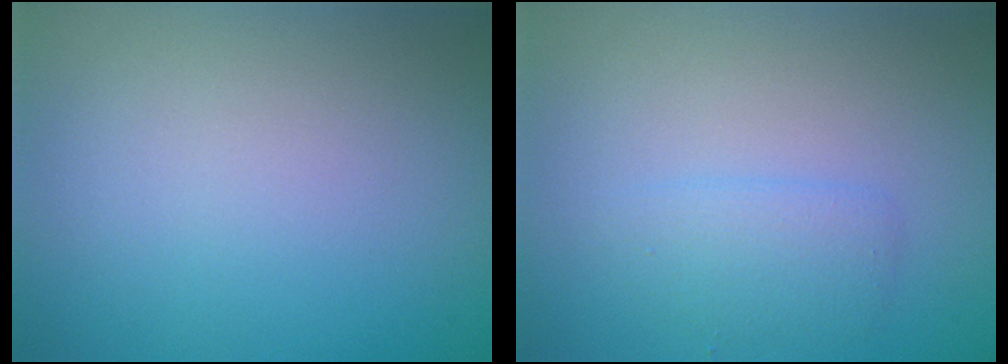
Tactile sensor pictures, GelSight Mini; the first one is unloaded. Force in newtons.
{"total": 1.9, "press": 1.9, "slide": 0.1}